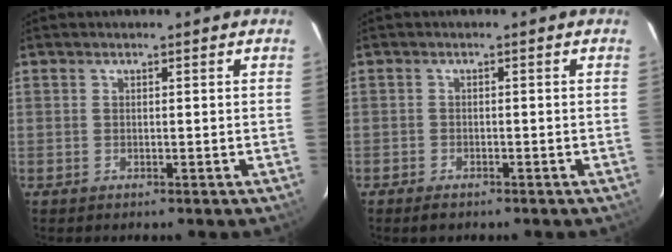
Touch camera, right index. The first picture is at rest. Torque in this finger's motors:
{"motor_torque": [0.14, -0.07, 0.09, -0.01]}